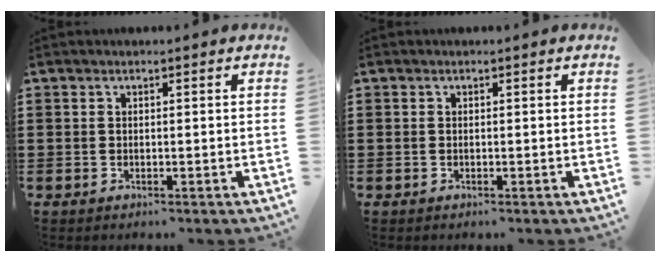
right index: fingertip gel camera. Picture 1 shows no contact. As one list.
[{"total": 0.0}]